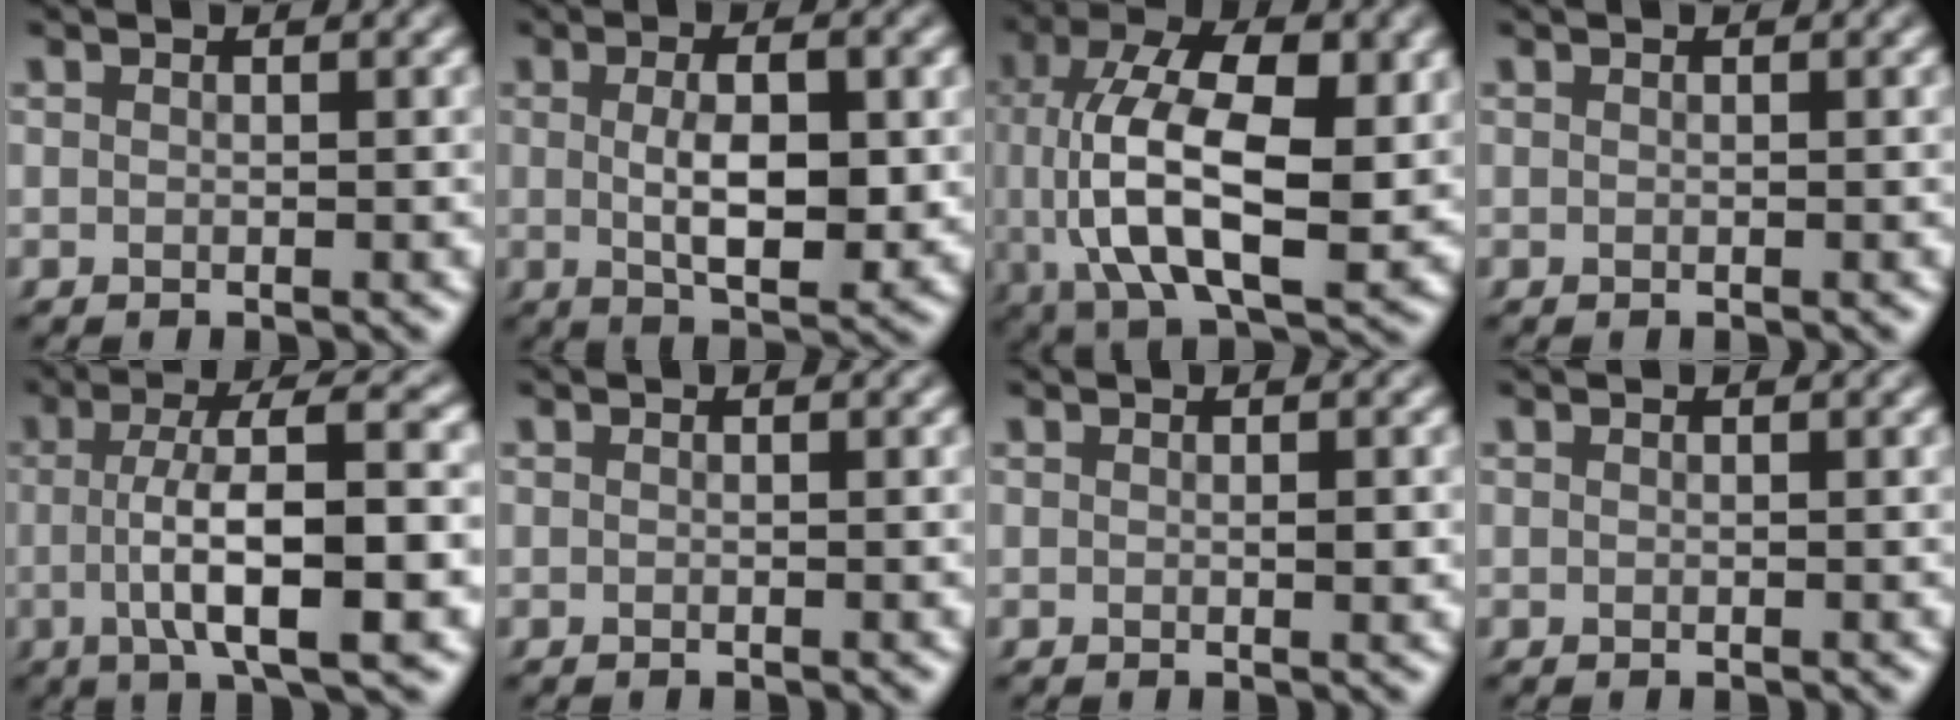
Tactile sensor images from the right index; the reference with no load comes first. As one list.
[{"total": 5.7, "force": [0.2, 2.1, 5.3], "torque": [-0.088, -0.008, 0.007]}, {"total": 11.8, "force": [0.8, 6.3, 10.0], "torque": [-0.184, -0.009, 0.014]}, {"total": 0.0}, {"total": 7.5, "force": [-1.0, 1.7, 7.2], "torque": [-0.119, 0.002, -0.014]}, {"total": 0.0}, {"total": 0.6, "force": [0.3, 0.1, 0.5], "torque": [-0.009, 0.000, 0.003]}, {"total": 0.0}]